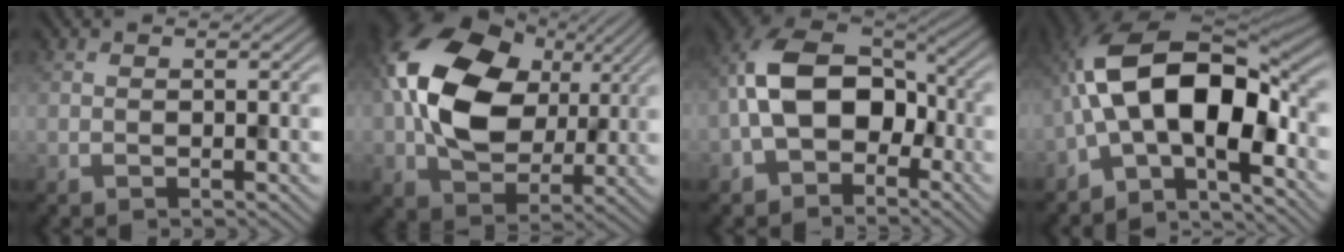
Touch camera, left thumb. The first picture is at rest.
{"total": 17.0, "force": [3.5, 12.0, 11.5], "torque": [-0.255, 0.017, 0.065]}
{"total": 11.5, "force": [-2.4, 7.8, 8.1], "torque": [-0.163, 0.008, -0.061]}
{"total": 13.8, "force": [-2.5, 6.7, 11.8], "torque": [-0.197, 0.016, -0.064]}